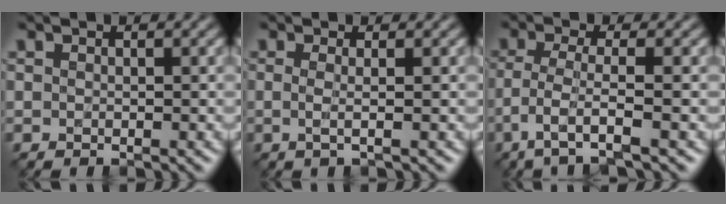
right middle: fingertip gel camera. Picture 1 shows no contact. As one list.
[{"total": 1.7, "force": [-0.1, 0.5, 1.6], "torque": [-0.026, -0.004, -0.008]}, {"total": 3.8, "force": [-1.7, 0.5, 3.4], "torque": [-0.066, -0.003, -0.039]}]